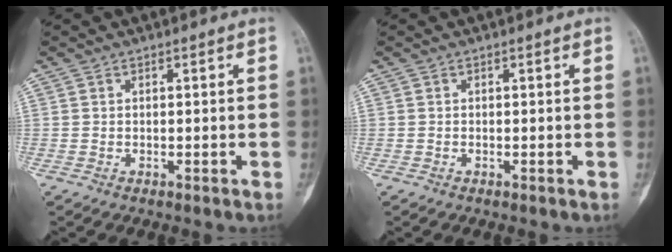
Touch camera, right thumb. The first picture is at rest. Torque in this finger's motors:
{"motor_torque": [-0.92, -0.06, -0.12, 0.14, -0.02]}